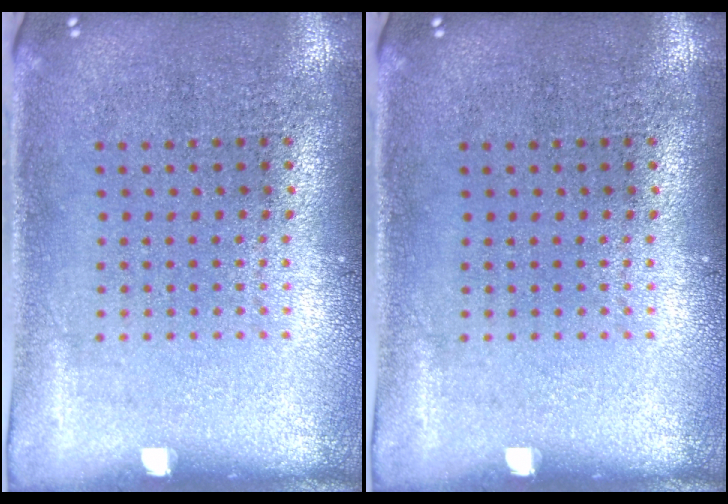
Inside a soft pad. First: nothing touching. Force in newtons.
{"total": 0.0}